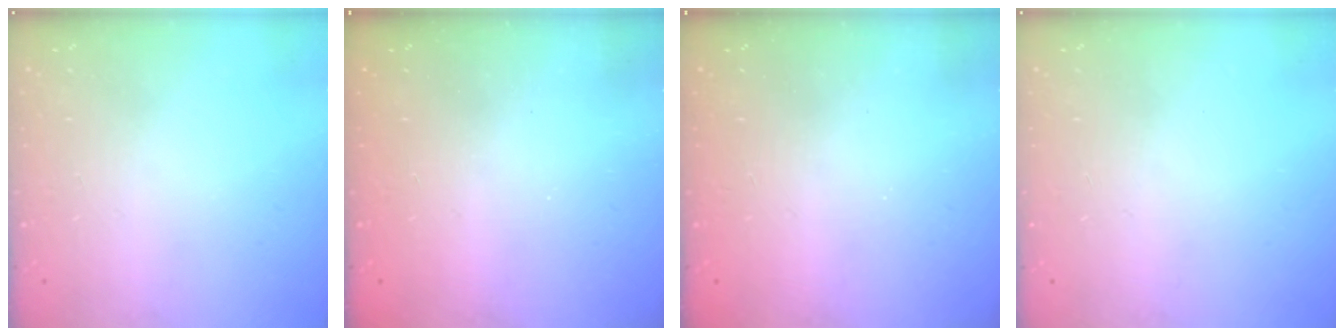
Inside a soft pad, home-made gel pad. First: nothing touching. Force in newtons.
{"total": 2.4, "press": 2.3, "slide": 0.8}
{"total": 2.4, "press": 2.3, "slide": 0.8}
{"total": 0.0}